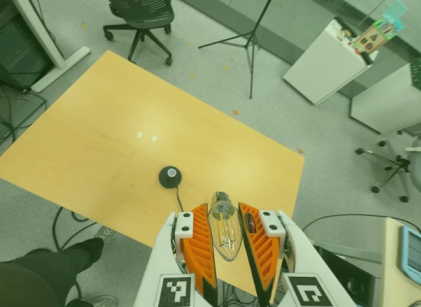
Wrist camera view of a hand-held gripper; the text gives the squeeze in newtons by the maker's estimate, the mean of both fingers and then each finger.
{"total": 12.3, "left": 12.7, "right": 11.8}